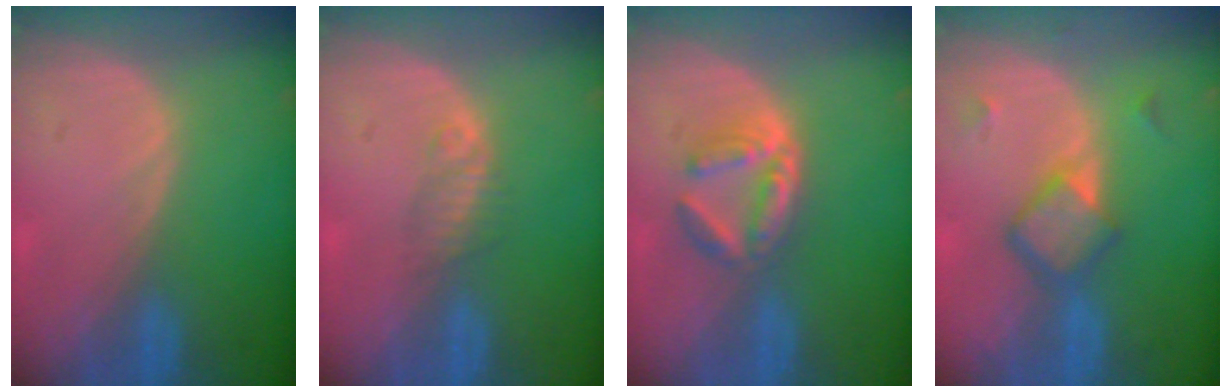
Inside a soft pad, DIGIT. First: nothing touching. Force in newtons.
{"total": 2.2, "press": 1.9, "slide": 1.0}
{"total": 5.3, "press": 5.0, "slide": 2.0}
{"total": 5.8, "press": 5.1, "slide": 2.7}